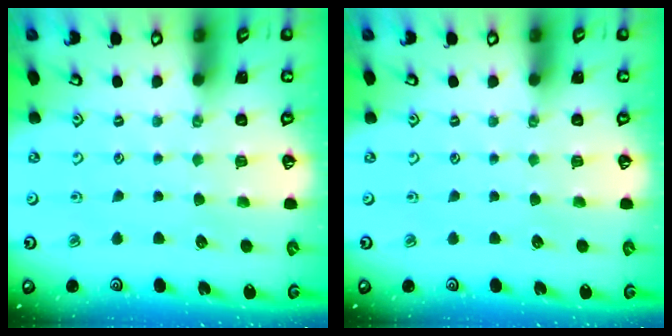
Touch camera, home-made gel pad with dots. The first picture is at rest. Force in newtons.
{"total": 0.0}